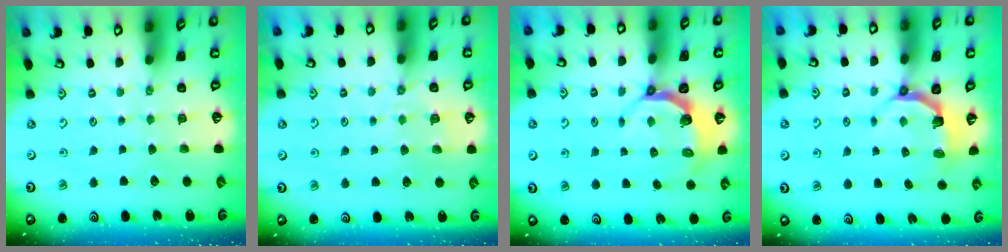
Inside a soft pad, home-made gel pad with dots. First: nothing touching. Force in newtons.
{"total": 3.0, "press": 2.9, "slide": 0.7}
{"total": 5.0, "press": 4.0, "slide": 3.0}
{"total": 5.1, "press": 3.6, "slide": 3.6}